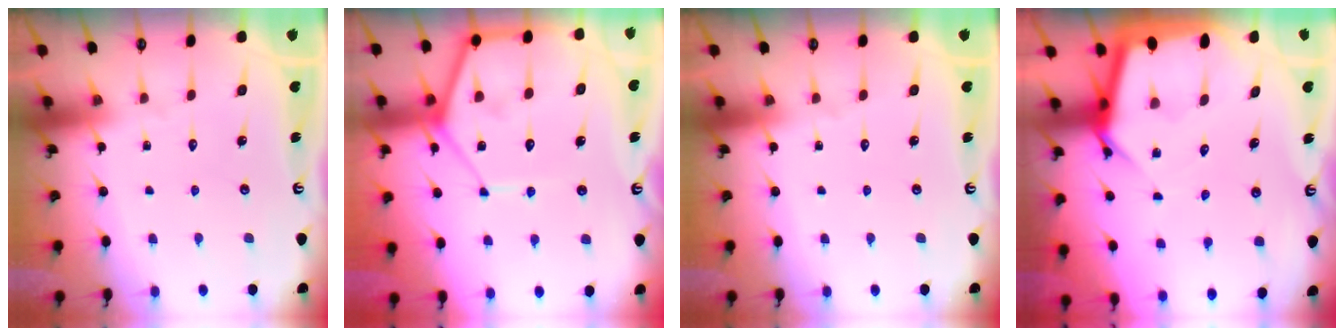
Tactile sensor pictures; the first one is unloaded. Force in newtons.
{"total": 12.1, "press": 12.1, "slide": 1.1}
{"total": 0.0}
{"total": 8.8, "press": 8.8, "slide": 0.7}